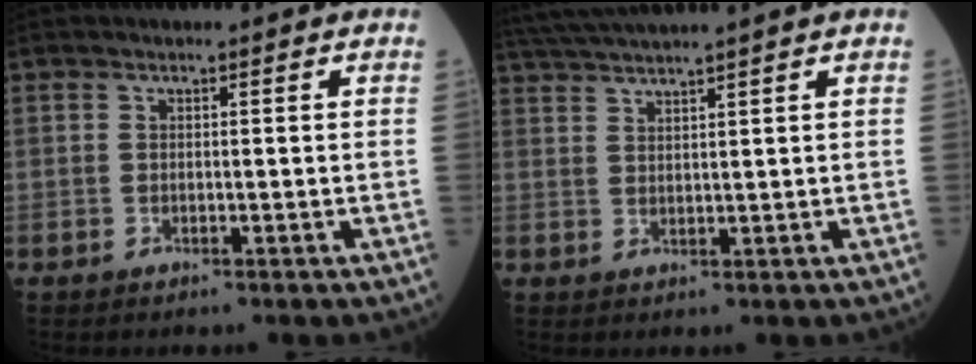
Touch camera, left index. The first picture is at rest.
{"total": 6.9, "force": [6.0, -1.7, 2.8], "torque": [-0.049, 0.023, 0.107]}